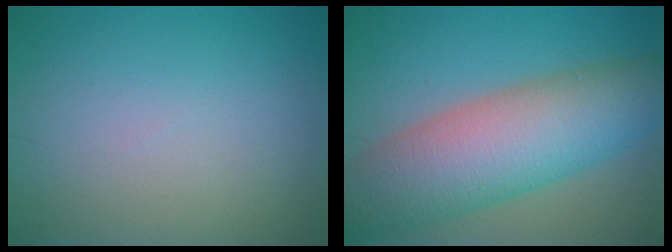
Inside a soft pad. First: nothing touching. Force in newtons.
{"total": 10.6, "press": 10.6, "slide": 0.5}